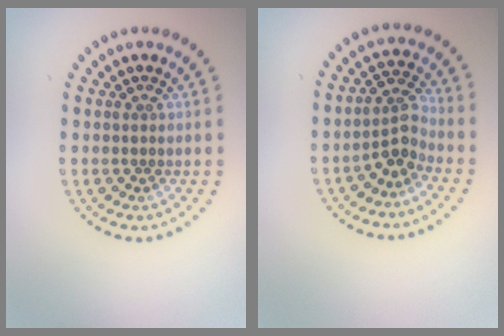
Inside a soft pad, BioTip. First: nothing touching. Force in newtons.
{"total": 2.7, "press": 2.0, "slide": 1.8}